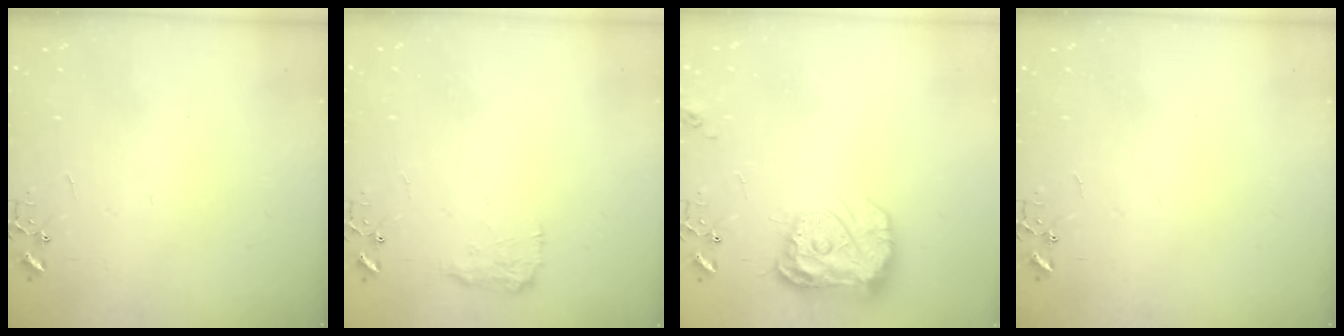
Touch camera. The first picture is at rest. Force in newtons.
{"total": 8.7, "press": 8.6, "slide": 0.5}
{"total": 17.1, "press": 17.0, "slide": 1.5}
{"total": 0.0}